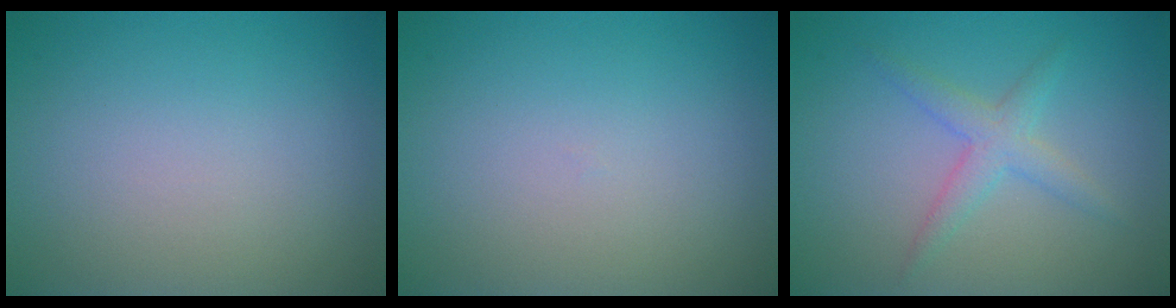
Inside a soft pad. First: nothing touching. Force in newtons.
{"total": 0.0}
{"total": 2.4, "press": 2.4, "slide": 0.1}